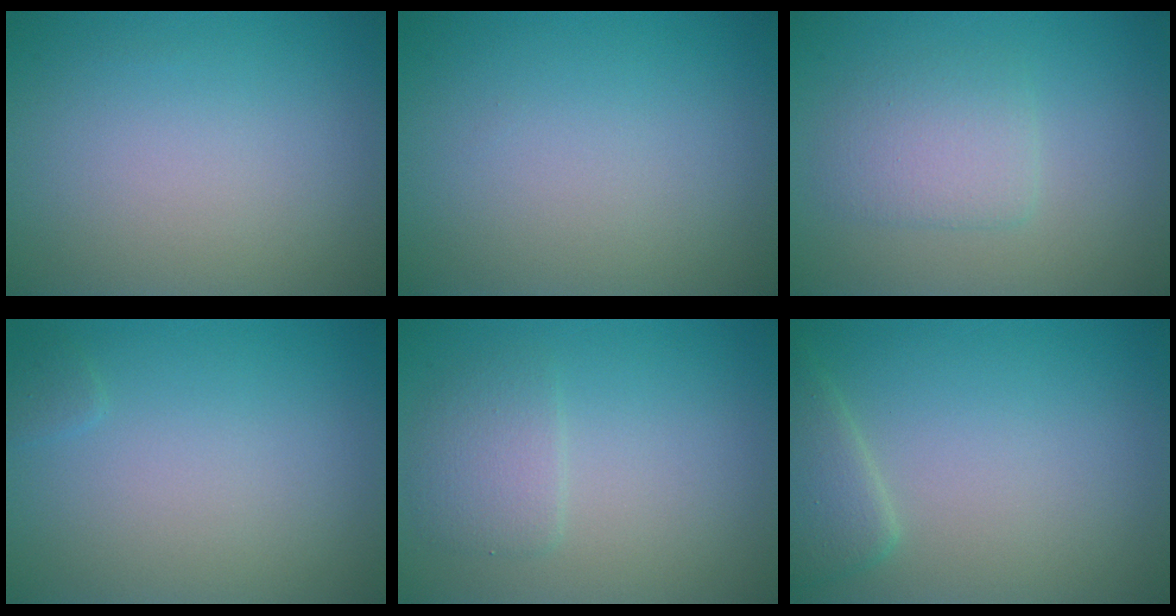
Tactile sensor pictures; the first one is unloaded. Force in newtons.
{"total": 0.0}
{"total": 2.6, "press": 2.6, "slide": 0.2}
{"total": 0.6, "press": 0.6, "slide": 0.0}
{"total": 2.3, "press": 2.3, "slide": 0.3}
{"total": 2.5, "press": 2.5, "slide": 0.3}